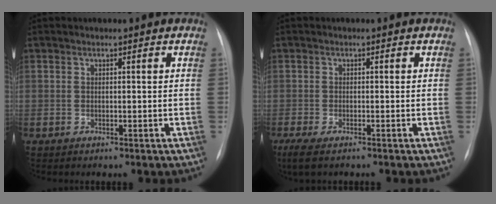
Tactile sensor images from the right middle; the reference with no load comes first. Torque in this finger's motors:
{"motor_torque": [0.27, -0.36, 0.12, 0.03]}